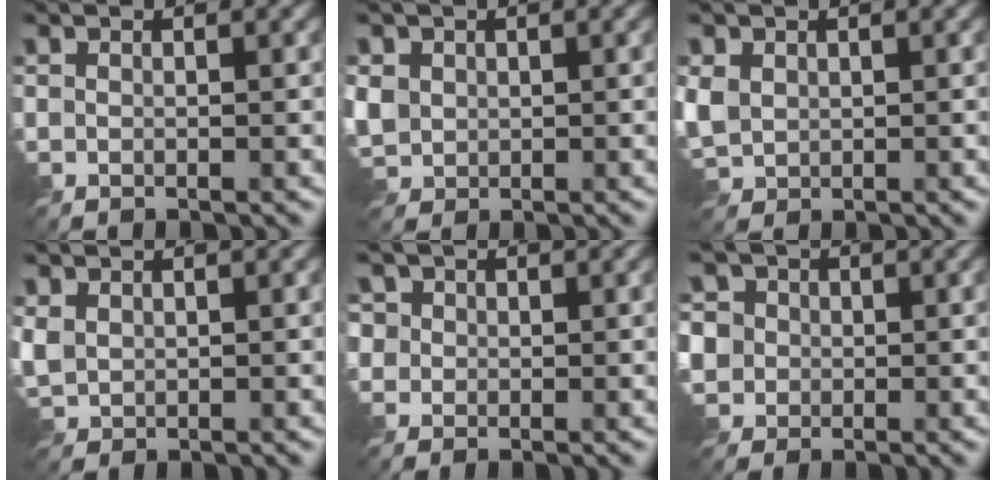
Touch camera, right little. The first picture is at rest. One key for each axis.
{"total": 2.9, "fx": 0.4, "fy": 2.6, "fz": 1.3, "tx": -0.041, "ty": 0.000, "tz": 0.007}
{"total": 3.2, "fx": 0.6, "fy": 2.6, "fz": 1.8, "tx": -0.053, "ty": 0.000, "tz": 0.009}
{"total": 2.2, "fx": 0.6, "fy": 1.7, "fz": 1.2, "tx": -0.038, "ty": 0.001, "tz": 0.013}
{"total": 4.4, "fx": 1.9, "fy": 3.6, "fz": 1.8, "tx": -0.064, "ty": 0.008, "tz": 0.031}
{"total": 6.9, "fx": 1.5, "fy": 6.1, "fz": 2.8, "tx": -0.076, "ty": 0.025, "tz": 0.008}